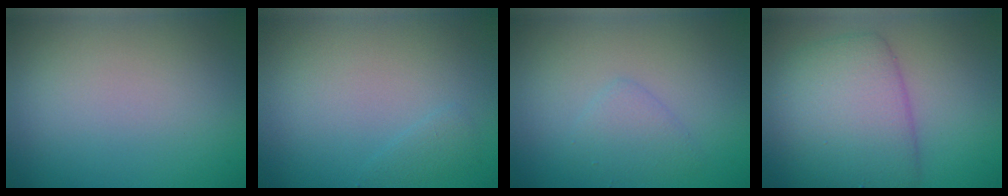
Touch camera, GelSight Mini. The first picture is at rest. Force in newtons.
{"total": 0.9, "press": 0.9, "slide": 0.1}
{"total": 1.8, "press": 1.8, "slide": 0.1}
{"total": 6.4, "press": 6.4, "slide": 0.1}